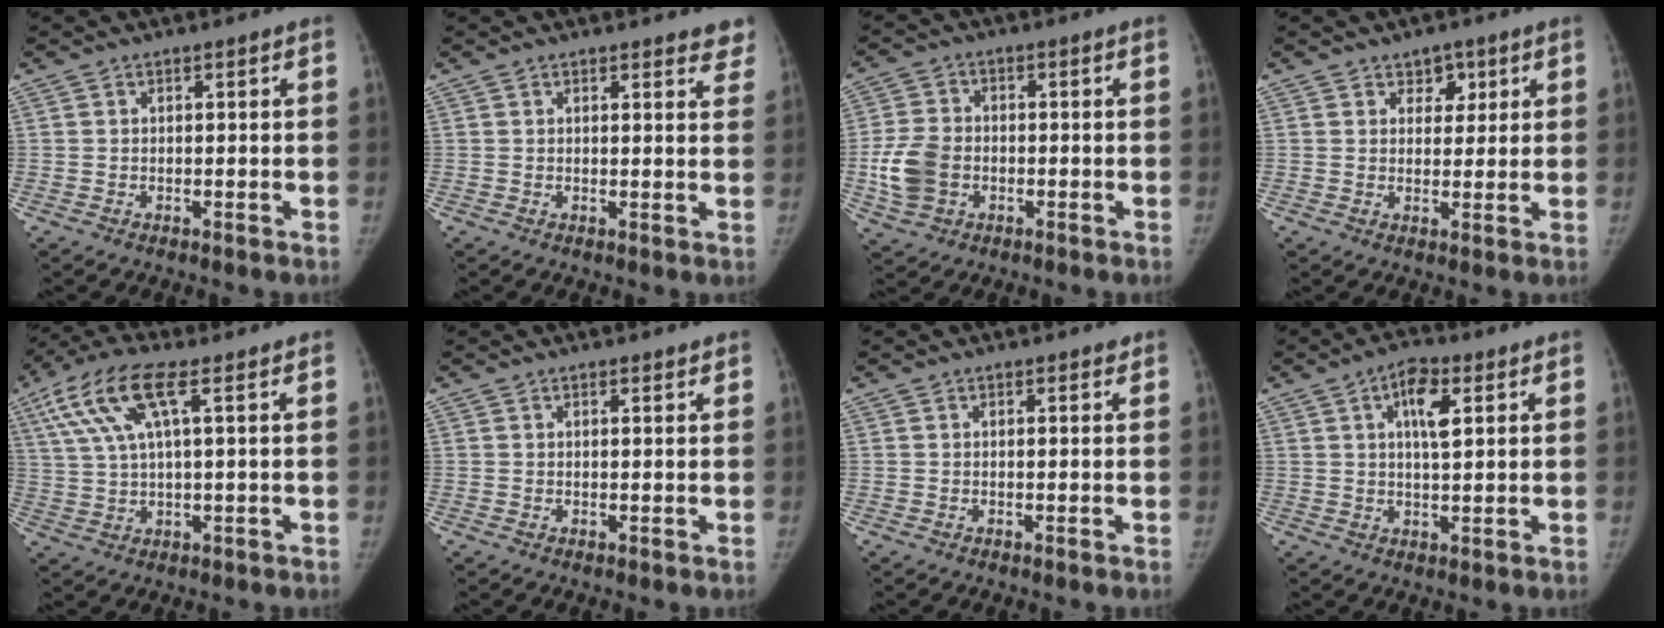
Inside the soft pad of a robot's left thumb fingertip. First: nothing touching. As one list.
[{"total": 4.5, "force": [3.9, 1.4, 1.7], "torque": [0.008, -0.018, 0.031]}, {"total": 8.4, "force": [-2.1, 6.3, 5.1], "torque": [-0.098, 0.010, -0.040]}, {"total": 3.9, "force": [2.1, 2.9, 1.5], "torque": [0.009, -0.010, 0.030]}, {"total": 11.4, "force": [4.6, 3.2, 9.9], "torque": [-0.230, 0.014, 0.087]}, {"total": 1.1, "force": [0.9, 0.3, 0.5], "torque": [-0.007, -0.005, 0.013]}, {"total": 0.6, "force": [0.5, 0.3, 0.2], "torque": [-0.004, -0.003, 0.004]}, {"total": 7.0, "force": [2.6, 2.9, 5.8], "torque": [-0.087, -0.002, 0.041]}]